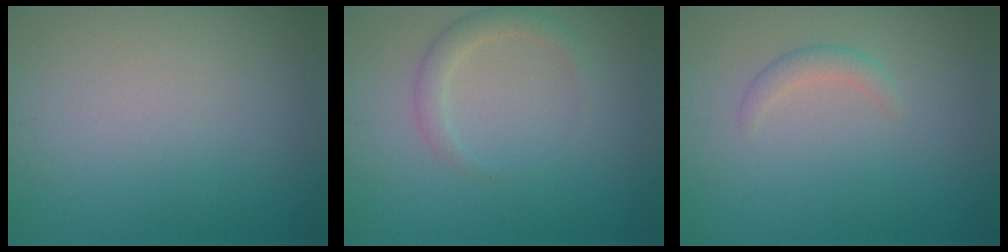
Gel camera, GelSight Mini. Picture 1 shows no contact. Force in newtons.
{"total": 1.9, "press": 1.9, "slide": 0.2}
{"total": 1.3, "press": 1.3, "slide": 0.1}